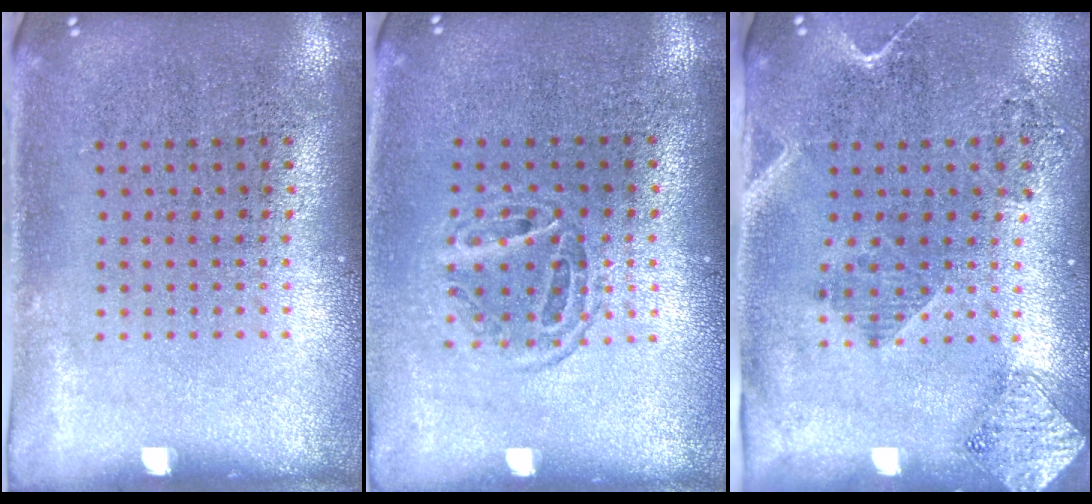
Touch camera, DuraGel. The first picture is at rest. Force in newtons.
{"total": 1.2, "press": 1.0, "slide": 0.5}
{"total": 1.9, "press": 1.7, "slide": 1.0}